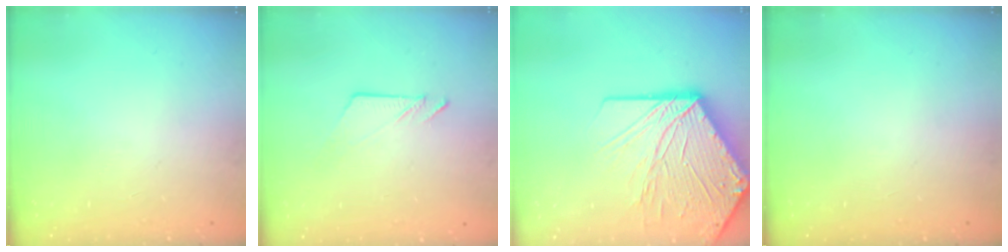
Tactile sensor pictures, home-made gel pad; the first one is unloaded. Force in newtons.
{"total": 5.9, "press": 5.8, "slide": 0.9}
{"total": 25.7, "press": 25.5, "slide": 3.5}
{"total": 0.0}